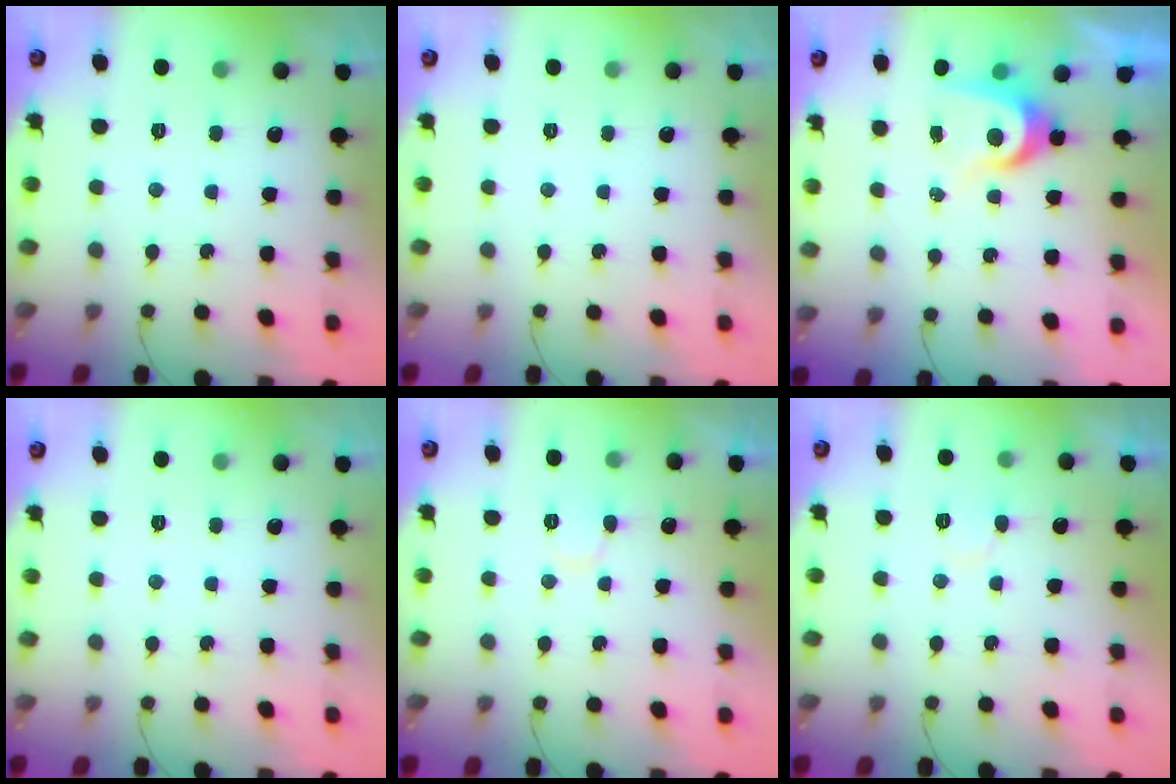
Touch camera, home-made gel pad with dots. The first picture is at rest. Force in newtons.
{"total": 0.0}
{"total": 7.7, "press": 7.7, "slide": 0.3}
{"total": 0.0}
{"total": 6.2, "press": 6.2, "slide": 0.4}
{"total": 5.7, "press": 5.6, "slide": 0.6}